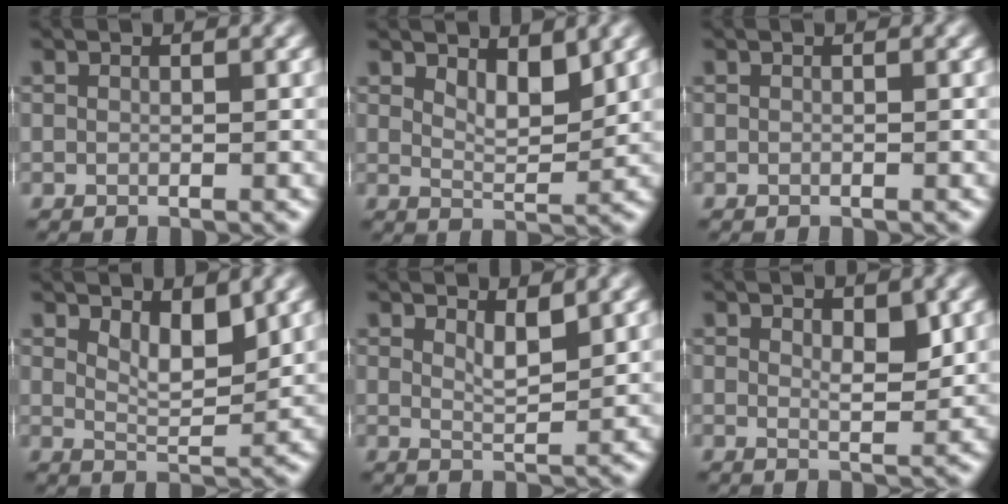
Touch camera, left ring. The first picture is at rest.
{"total": 3.2, "force": [1.9, 1.2, 2.3], "torque": [-0.042, -0.008, 0.034]}
{"total": 0.0}
{"total": 3.5, "force": [1.9, 1.3, 2.6], "torque": [-0.048, -0.010, 0.035]}
{"total": 2.2, "force": [1.4, 0.6, 1.6], "torque": [-0.028, -0.006, 0.026]}
{"total": 2.7, "force": [1.1, 1.1, 2.2], "torque": [-0.032, -0.004, 0.020]}